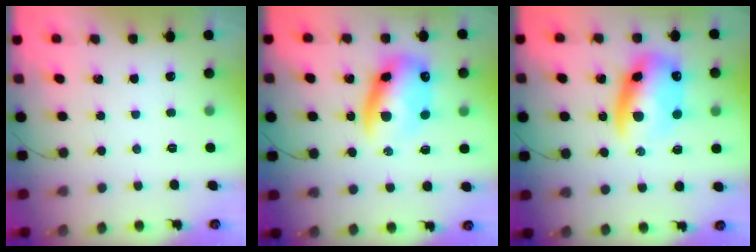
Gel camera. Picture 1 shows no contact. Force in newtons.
{"total": 11.3, "press": 11.1, "slide": 2.5}
{"total": 12.5, "press": 12.1, "slide": 3.3}